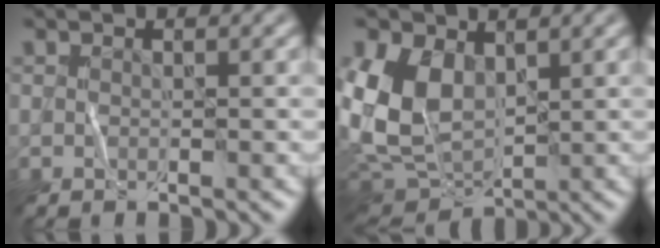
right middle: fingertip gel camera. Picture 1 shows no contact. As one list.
[{"total": 7.8, "force": [1.3, 5.5, 5.3], "torque": [-0.127, -0.013, 0.020]}]